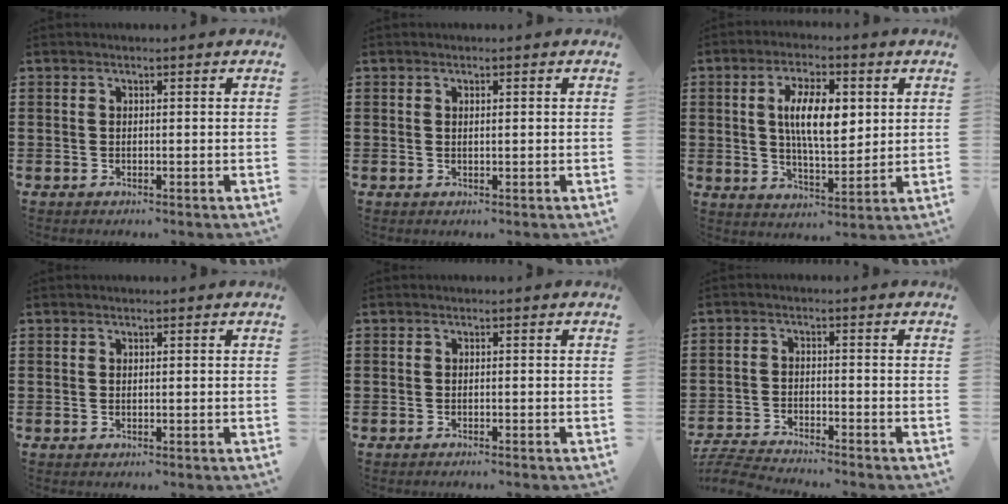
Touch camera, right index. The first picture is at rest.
{"total": 0.6, "force": [0.2, 0.0, 0.6], "torque": [-0.012, -0.003, 0.004]}
{"total": 9.0, "force": [2.1, 3.5, 8.1], "torque": [-0.154, 0.006, 0.034]}
{"total": 0.0}
{"total": 0.6, "force": [-0.6, -0.2, 0.1], "torque": [-0.004, -0.004, -0.010]}
{"total": 4.2, "force": [-4.2, -0.1, 0.4], "torque": [-0.022, -0.009, -0.091]}